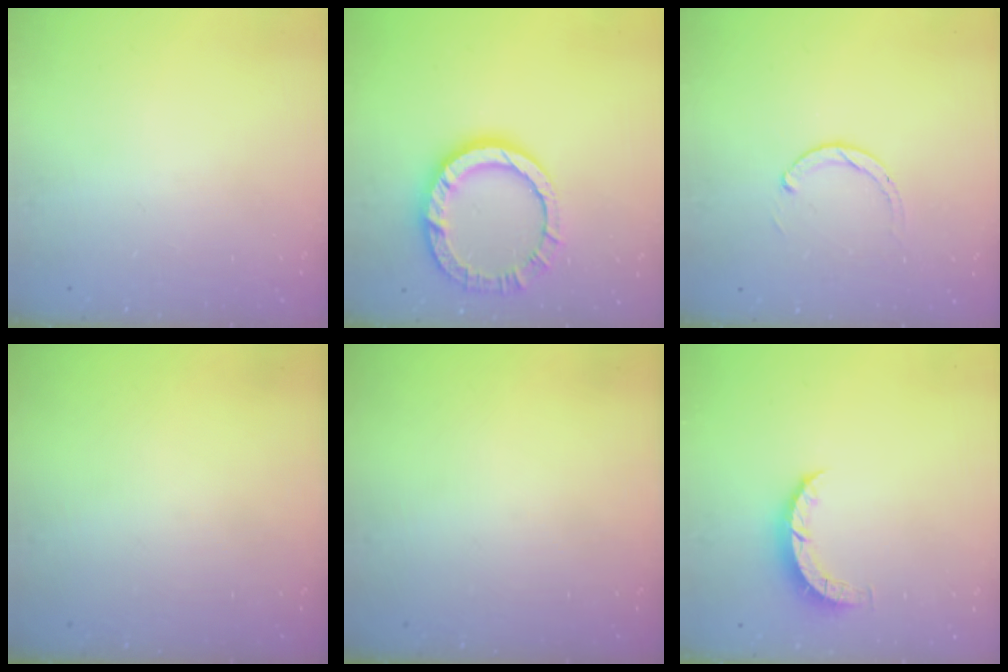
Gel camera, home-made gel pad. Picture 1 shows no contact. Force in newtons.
{"total": 13.2, "press": 13.1, "slide": 1.6}
{"total": 2.5, "press": 2.5, "slide": 0.3}
{"total": 0.0}
{"total": 0.0}
{"total": 4.1, "press": 4.1, "slide": 0.4}